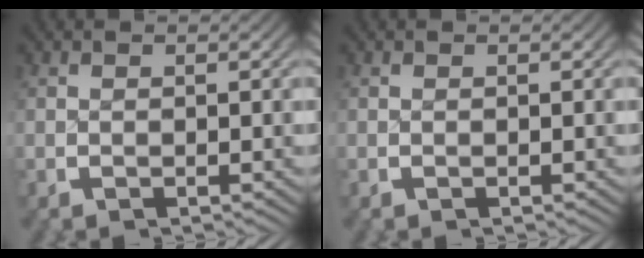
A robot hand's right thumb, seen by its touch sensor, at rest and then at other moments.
{"total": 0.0}